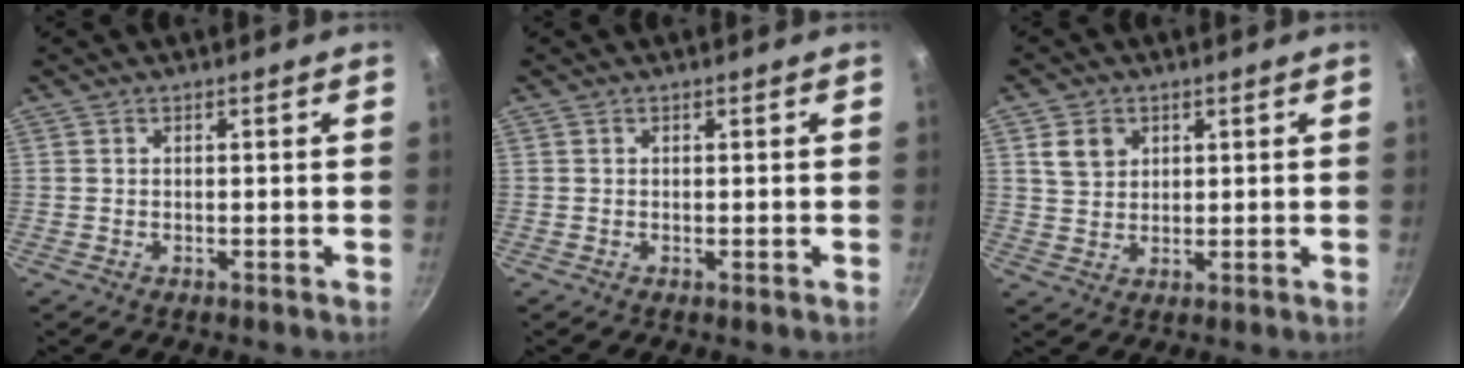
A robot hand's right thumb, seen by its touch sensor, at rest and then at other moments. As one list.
[{"total": 0.0}, {"total": 5.1, "force": [2.2, 4.0, 2.3], "torque": [-0.024, -0.008, 0.044]}]